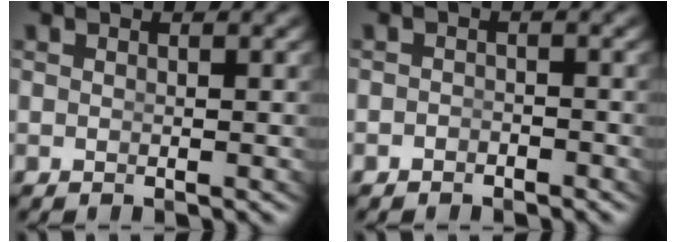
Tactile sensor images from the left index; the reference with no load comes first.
{"total": 1.3, "force": [-1.3, 0.2, -0.2], "torque": [0.002, -0.014, -0.015]}